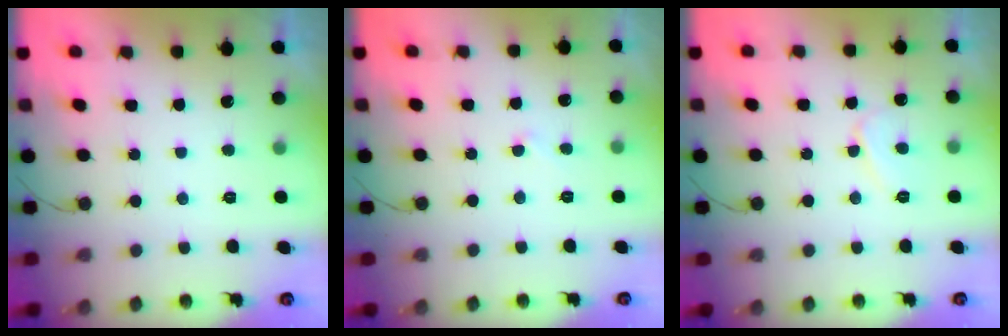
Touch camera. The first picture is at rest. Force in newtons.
{"total": 3.5, "press": 3.5, "slide": 0.2}
{"total": 6.1, "press": 6.0, "slide": 0.7}